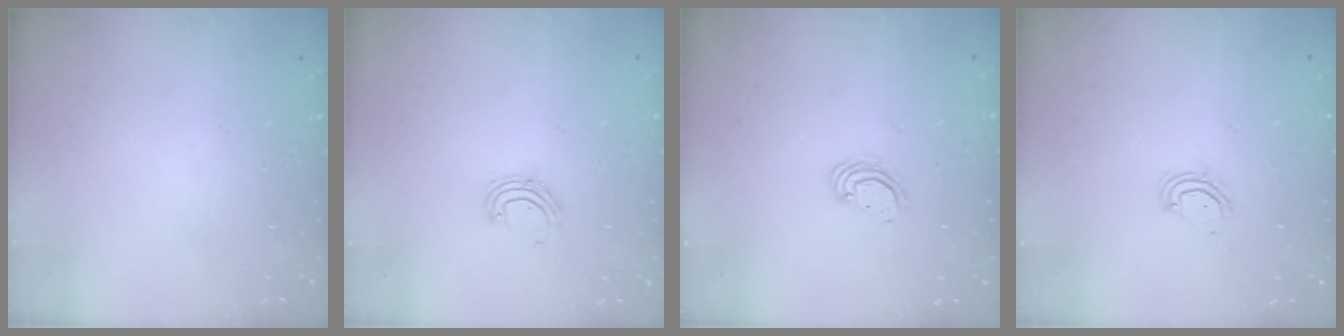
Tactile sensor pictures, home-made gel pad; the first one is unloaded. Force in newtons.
{"total": 5.3, "press": 5.1, "slide": 1.4}
{"total": 3.8, "press": 3.8, "slide": 0.2}
{"total": 3.9, "press": 3.9, "slide": 0.3}